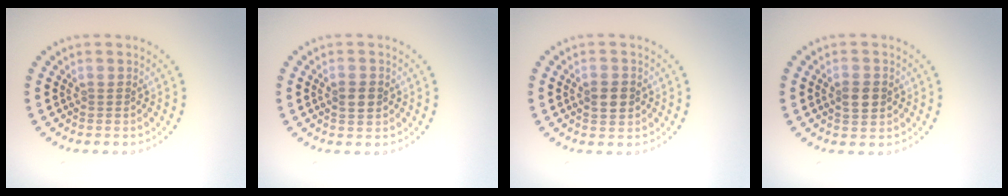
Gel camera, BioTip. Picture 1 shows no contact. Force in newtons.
{"total": 1.7, "press": 1.7, "slide": 0.1}
{"total": 2.4, "press": 2.4, "slide": 0.2}
{"total": 2.6, "press": 2.6, "slide": 0.1}